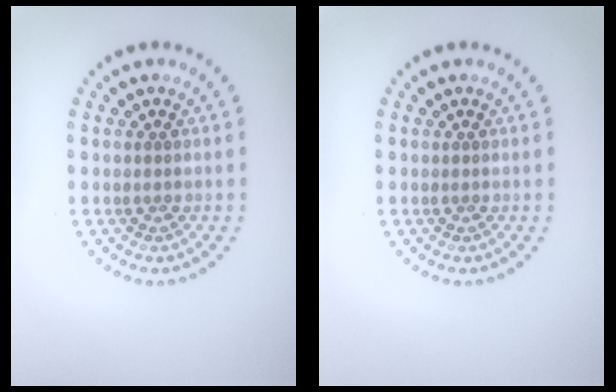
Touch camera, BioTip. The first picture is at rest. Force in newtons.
{"total": 0.0}